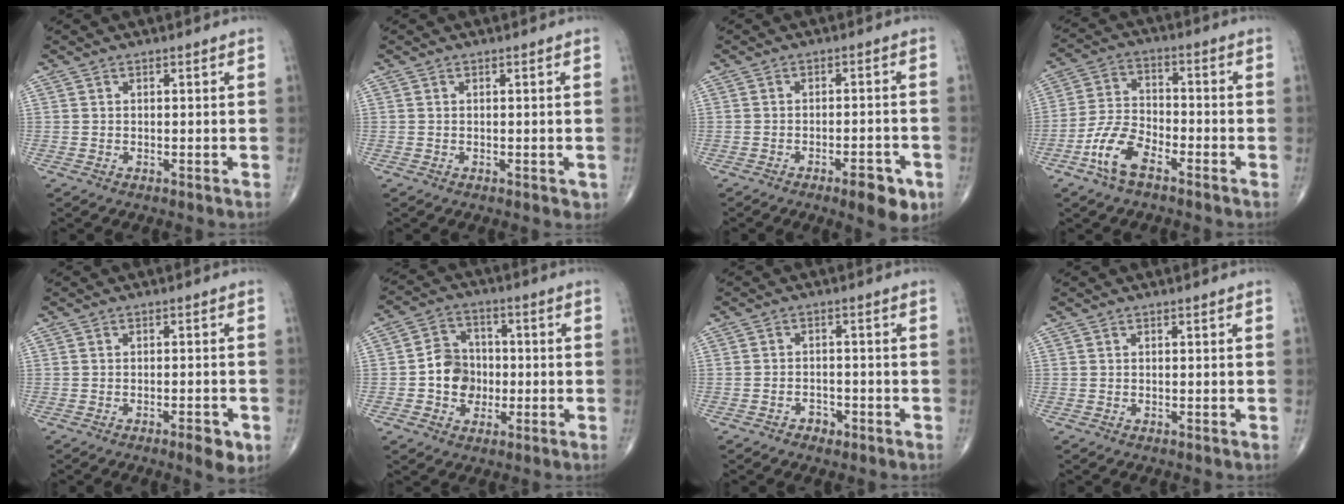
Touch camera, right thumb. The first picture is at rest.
{"total": 1.0, "force": [-0.1, 0.6, 0.8], "torque": [-0.006, -0.002, -0.001]}
{"total": 7.0, "force": [-3.7, 2.3, 5.5], "torque": [-0.063, 0.011, -0.047]}
{"total": 9.1, "force": [-5.2, 4.2, 6.2], "torque": [-0.130, 0.028, -0.105]}
{"total": 4.2, "force": [-2.1, 1.3, 3.5], "torque": [-0.047, 0.000, -0.028]}
{"total": 8.4, "force": [-1.2, 7.2, 4.1], "torque": [-0.031, 0.022, -0.029]}
{"total": 2.6, "force": [-1.6, 1.8, 1.0], "torque": [-0.008, 0.013, -0.023]}
{"total": 0.0}